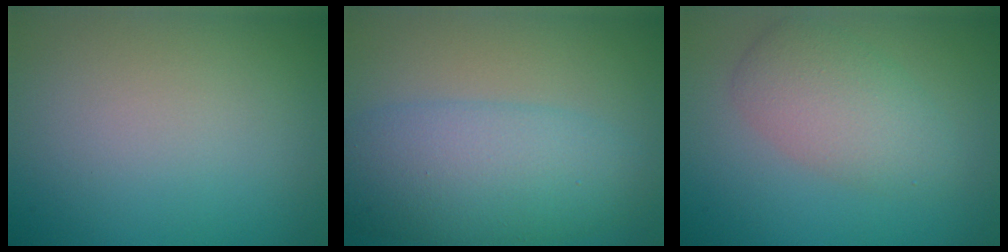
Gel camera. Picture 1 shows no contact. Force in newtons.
{"total": 7.2, "press": 7.2, "slide": 0.3}
{"total": 4.2, "press": 4.2, "slide": 0.1}